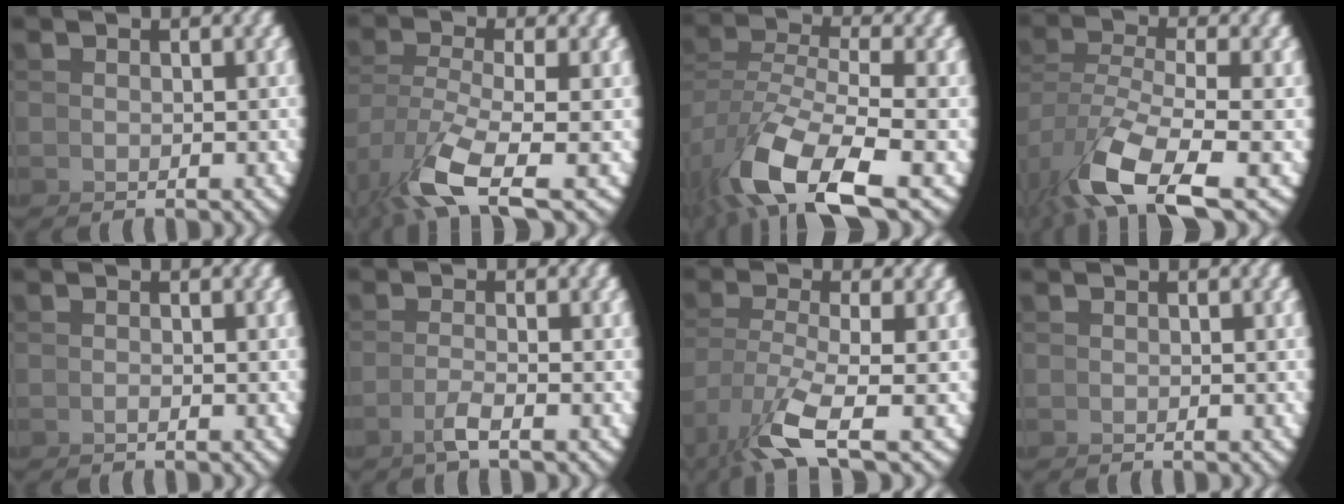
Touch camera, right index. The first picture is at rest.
{"total": 5.4, "force": [-1.8, 2.0, 4.7], "torque": [-0.101, -0.033, -0.006]}
{"total": 7.2, "force": [-3.4, 2.7, 5.7], "torque": [-0.124, -0.033, -0.033]}
{"total": 6.7, "force": [-2.7, 2.6, 5.6], "torque": [-0.121, -0.038, -0.017]}
{"total": 0.5, "force": [-0.3, -0.4, -0.1], "torque": [0.002, 0.003, -0.006]}
{"total": 2.0, "force": [-0.9, -1.2, 1.2], "torque": [-0.015, 0.001, -0.015]}
{"total": 4.7, "force": [-1.2, 1.6, 4.3], "torque": [-0.095, -0.028, 0.001]}
{"total": 0.0}